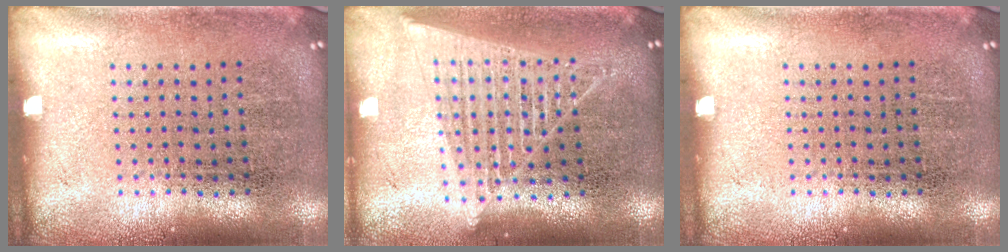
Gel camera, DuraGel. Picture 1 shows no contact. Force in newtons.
{"total": 1.9, "press": 1.7, "slide": 0.8}
{"total": 0.0}